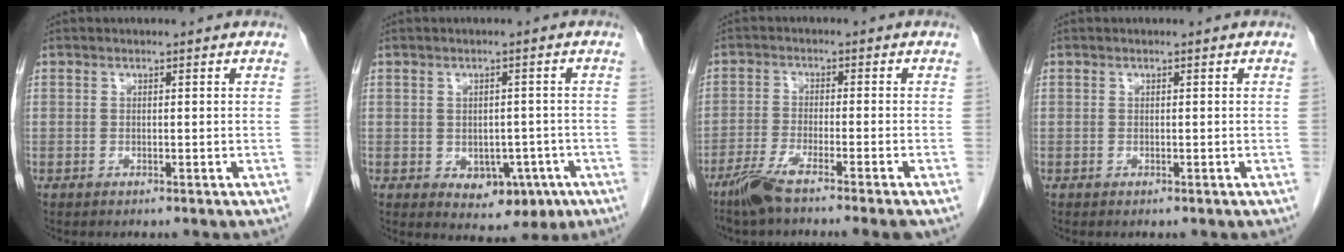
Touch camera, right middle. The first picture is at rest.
{"total": 6.1, "force": [-2.0, 4.1, 4.1], "torque": [-0.041, 0.002, -0.013]}
{"total": 7.3, "force": [-5.5, -0.6, 4.8], "torque": [-0.085, -0.019, -0.100]}
{"total": 0.0}